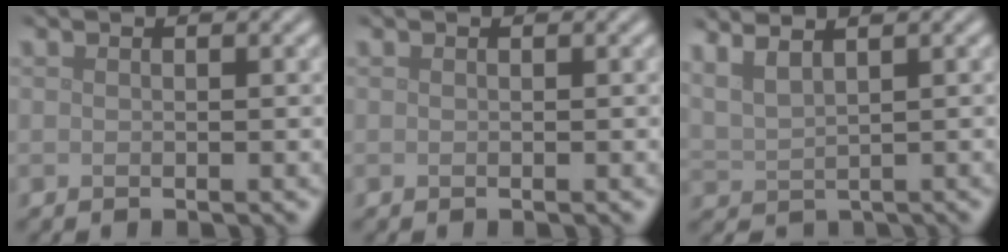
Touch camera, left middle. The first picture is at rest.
{"total": 0.0}
{"total": 3.3, "force": [2.7, 1.0, 1.7], "torque": [-0.043, 0.008, 0.054]}